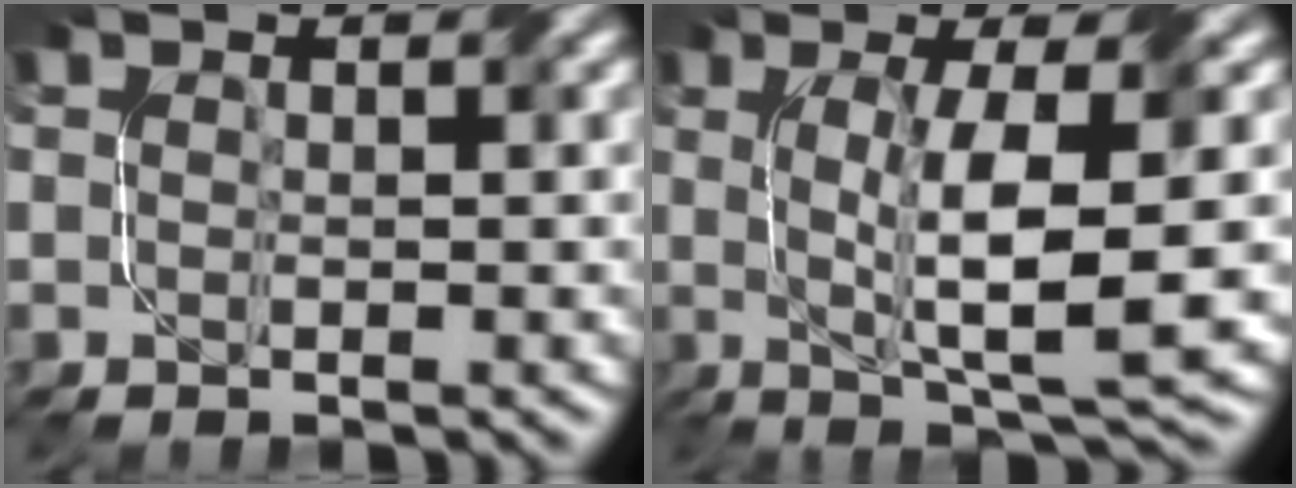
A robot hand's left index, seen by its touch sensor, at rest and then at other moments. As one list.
[{"total": 8.4, "force": [0.0, 1.5, 8.3], "torque": [-0.135, 0.001, 0.007]}]